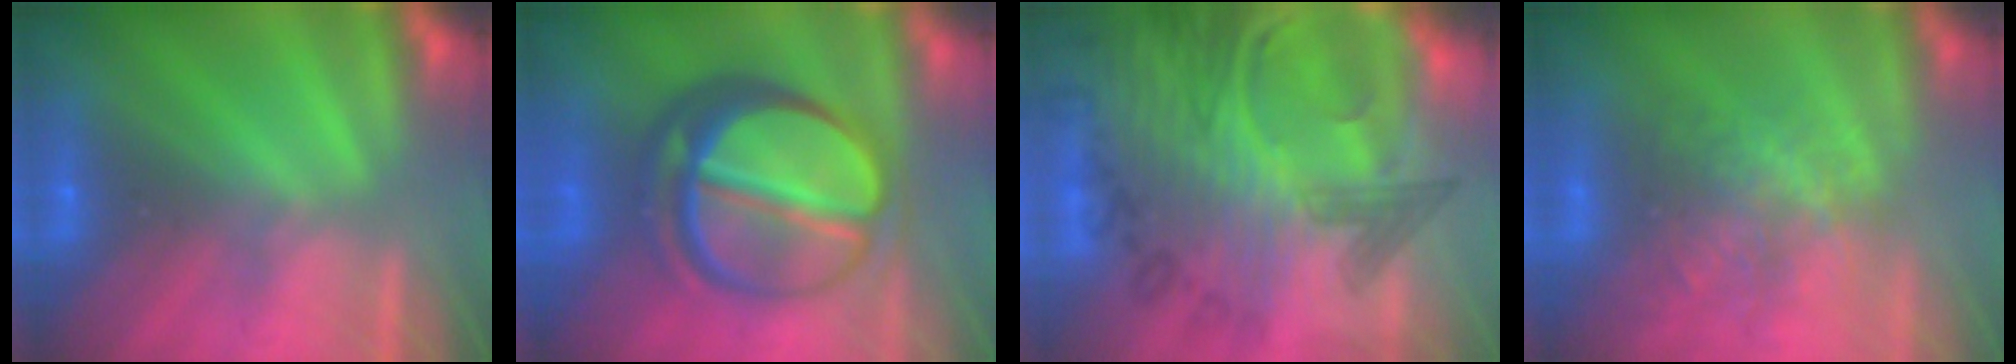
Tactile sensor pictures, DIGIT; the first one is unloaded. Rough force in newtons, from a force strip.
{"total": 7.1}
{"total": 9.5}
{"total": 3.0}